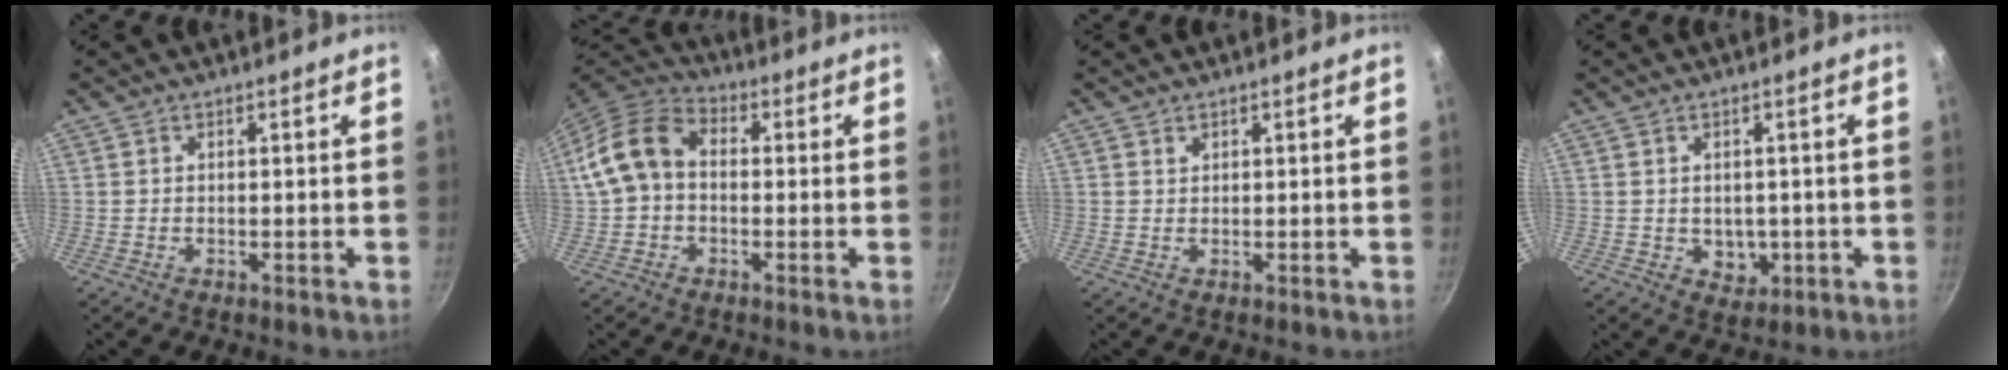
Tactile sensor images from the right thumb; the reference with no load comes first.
{"total": 11.2, "force": [0.3, 8.1, 7.7], "torque": [-0.132, 0.035, -0.013]}
{"total": 0.7, "force": [0.5, 0.5, 0.2], "torque": [-0.003, -0.001, 0.009]}
{"total": 4.1, "force": [-0.4, 3.3, 2.3], "torque": [-0.016, -0.002, 0.003]}